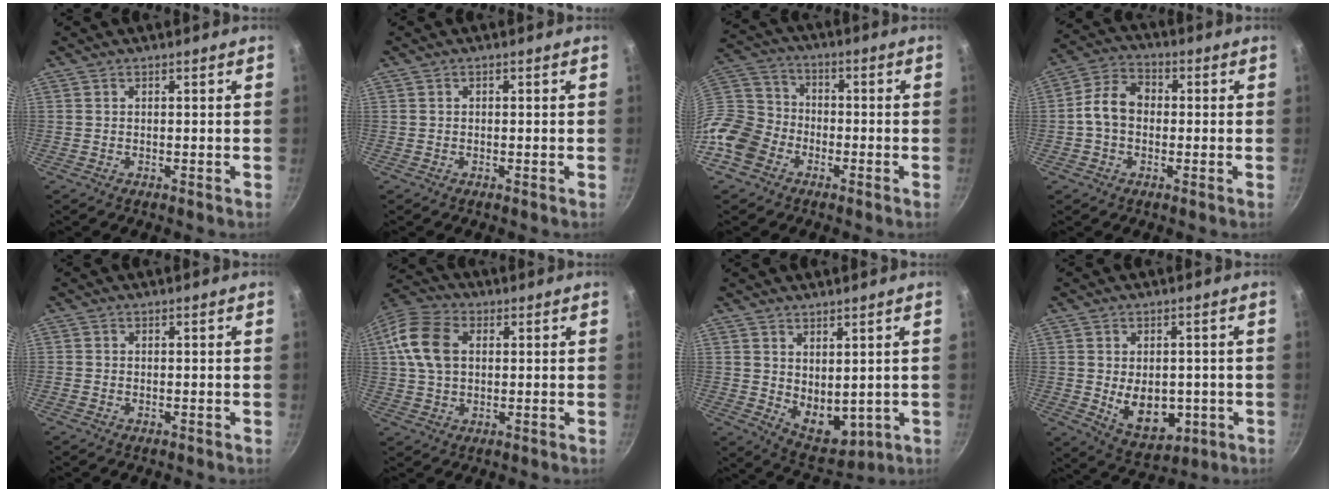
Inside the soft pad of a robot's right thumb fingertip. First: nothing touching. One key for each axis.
{"total": 0.6, "fx": 0.0, "fy": 0.5, "fz": 0.3, "tx": -0.003, "ty": 0.005, "tz": 0.001}
{"total": 13.1, "fx": -6.1, "fy": 10.1, "fz": 5.8, "tx": -0.094, "ty": 0.053, "tz": -0.135}
{"total": 8.4, "fx": -0.2, "fy": 6.3, "fz": 5.5, "tx": -0.080, "ty": 0.024, "tz": -0.021}
{"total": 0.6, "fx": -0.3, "fy": 0.5, "fz": 0.2, "tx": -0.005, "ty": 0.001, "tz": -0.007}
{"total": 11.4, "fx": 2.0, "fy": 7.7, "fz": 8.0, "tx": -0.147, "ty": 0.012, "tz": 0.027}
{"total": 8.2, "fx": 1.7, "fy": 5.2, "fz": 6.1, "tx": -0.067, "ty": -0.028, "tz": 0.050}
{"total": 10.4, "fx": -1.4, "fy": 7.2, "fz": 7.4, "tx": -0.081, "ty": -0.010, "tz": 0.000}